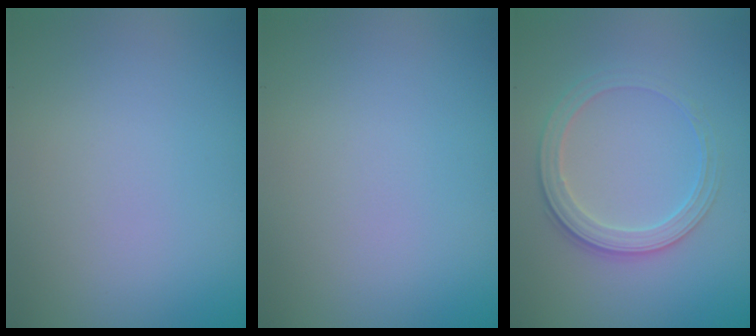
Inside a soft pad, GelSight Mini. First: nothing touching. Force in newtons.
{"total": 0.0}
{"total": 2.8, "press": 2.6, "slide": 0.9}